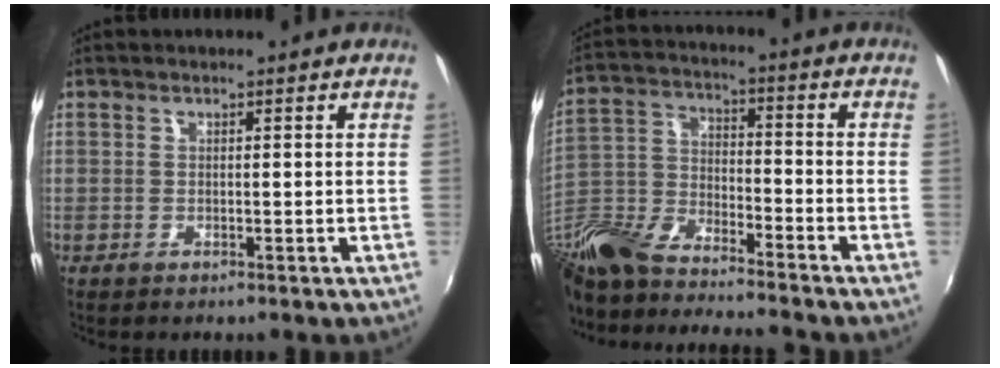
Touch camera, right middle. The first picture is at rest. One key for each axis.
{"total": 19.0, "fx": -14.7, "fy": 6.2, "fz": 10.3, "tx": -0.238, "ty": -0.036, "tz": -0.274}